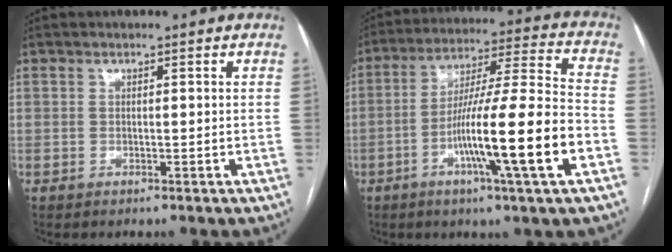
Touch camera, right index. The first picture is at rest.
{"total": 17.4, "force": [-5.8, -0.6, 16.4], "torque": [-0.282, -0.005, -0.100]}